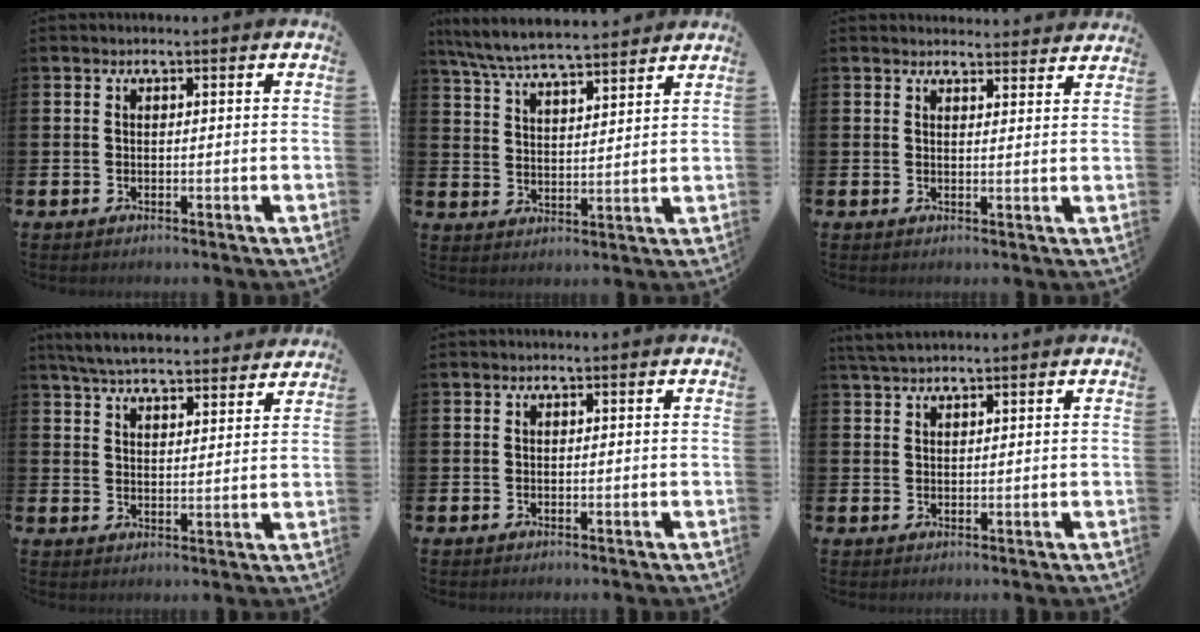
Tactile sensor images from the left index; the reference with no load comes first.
{"total": 6.9, "force": [6.6, 0.6, 1.8], "torque": [-0.063, -0.035, 0.119]}
{"total": 2.7, "force": [2.7, 0.5, -0.2], "torque": [0.009, -0.019, 0.046]}
{"total": 6.1, "force": [5.9, 0.7, 1.2], "torque": [-0.039, -0.036, 0.106]}
{"total": 0.0}
{"total": 2.8, "force": [2.6, 0.6, 0.8], "torque": [-0.019, -0.004, 0.048]}